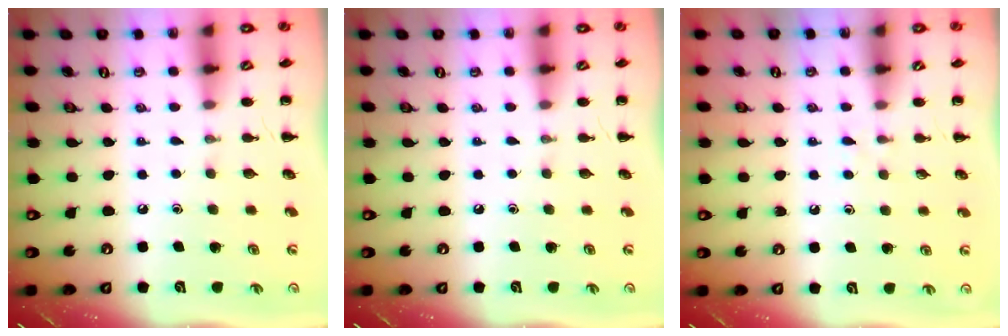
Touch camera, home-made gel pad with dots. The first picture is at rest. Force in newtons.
{"total": 0.0}
{"total": 2.4, "press": 2.3, "slide": 1.0}